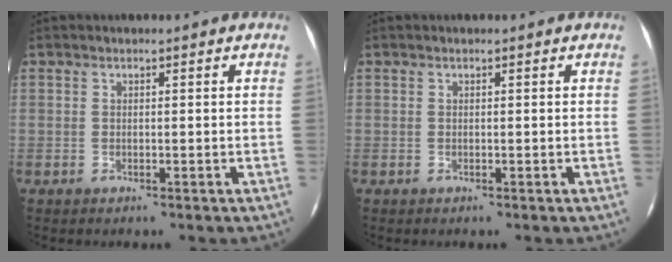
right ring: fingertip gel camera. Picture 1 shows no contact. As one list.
[{"total": 0.0}]